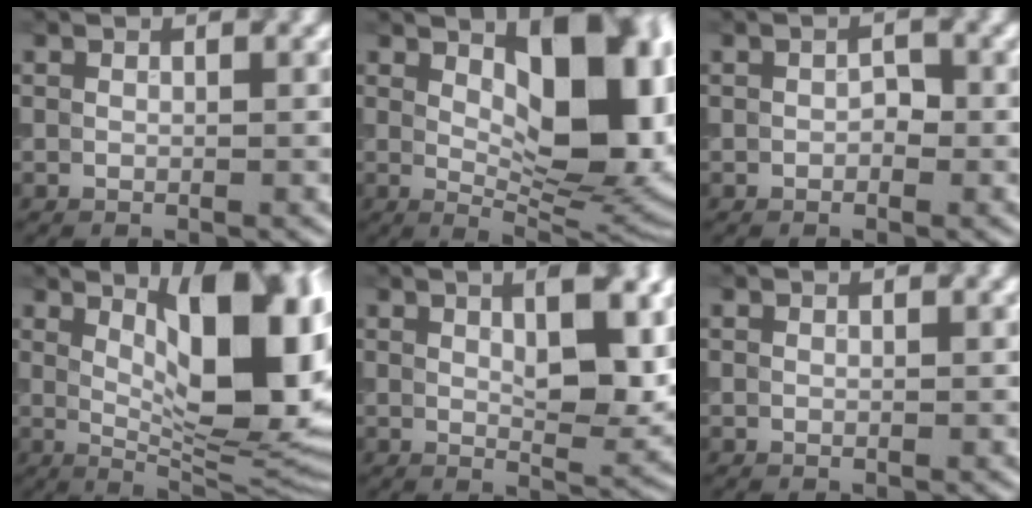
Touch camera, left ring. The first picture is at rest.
{"total": 12.6, "force": [3.0, 5.8, 10.8], "torque": [-0.124, -0.001, 0.047]}
{"total": 1.1, "force": [-0.2, 0.8, 0.8], "torque": [-0.011, -0.001, -0.005]}
{"total": 12.4, "force": [3.2, 4.4, 11.1], "torque": [-0.145, 0.000, 0.054]}
{"total": 5.6, "force": [1.8, 1.6, 5.0], "torque": [-0.070, -0.003, 0.028]}
{"total": 0.0}